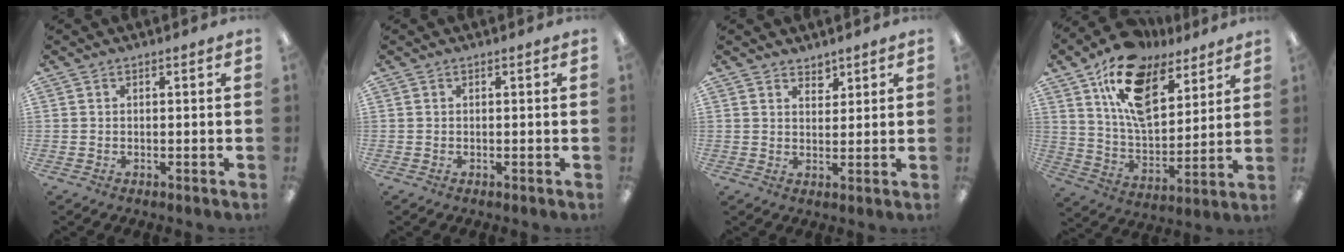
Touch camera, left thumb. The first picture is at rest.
{"total": 0.0}
{"total": 2.9, "force": [2.6, 1.2, 0.3], "torque": [0.008, -0.018, 0.047]}
{"total": 17.5, "force": [11.2, 9.1, 10.0], "torque": [-0.182, -0.045, 0.203]}